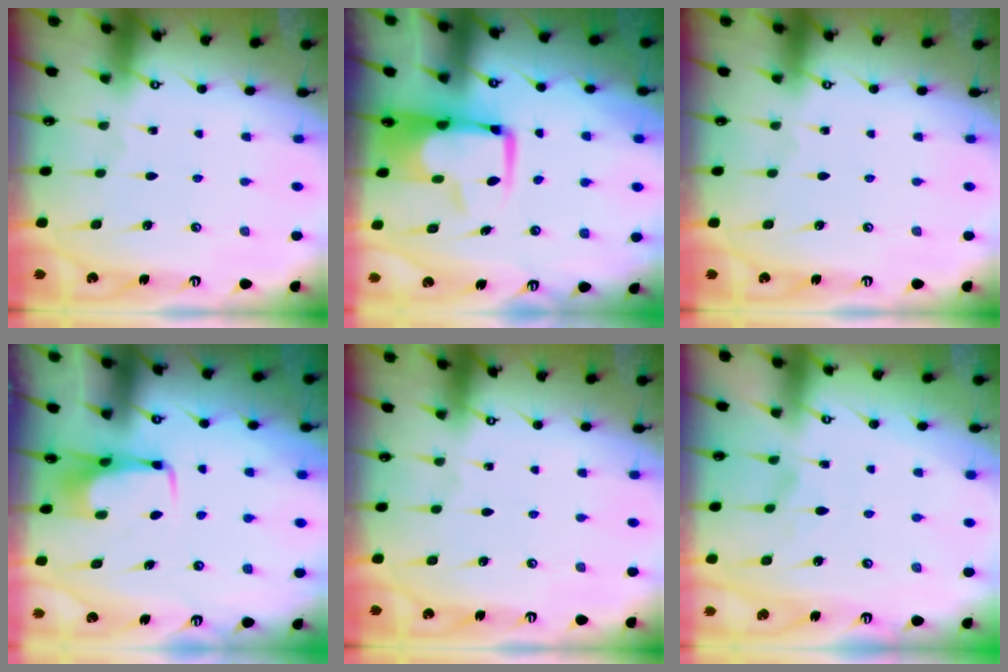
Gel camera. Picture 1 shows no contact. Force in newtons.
{"total": 8.3, "press": 8.1, "slide": 1.4}
{"total": 0.0}
{"total": 2.9, "press": 2.9, "slide": 0.4}
{"total": 0.0}
{"total": 2.8, "press": 2.6, "slide": 1.1}